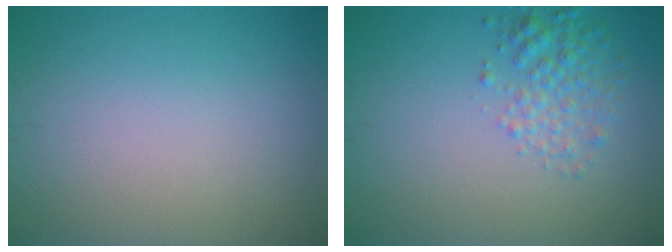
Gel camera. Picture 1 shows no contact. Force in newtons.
{"total": 2.6, "press": 2.6, "slide": 0.1}